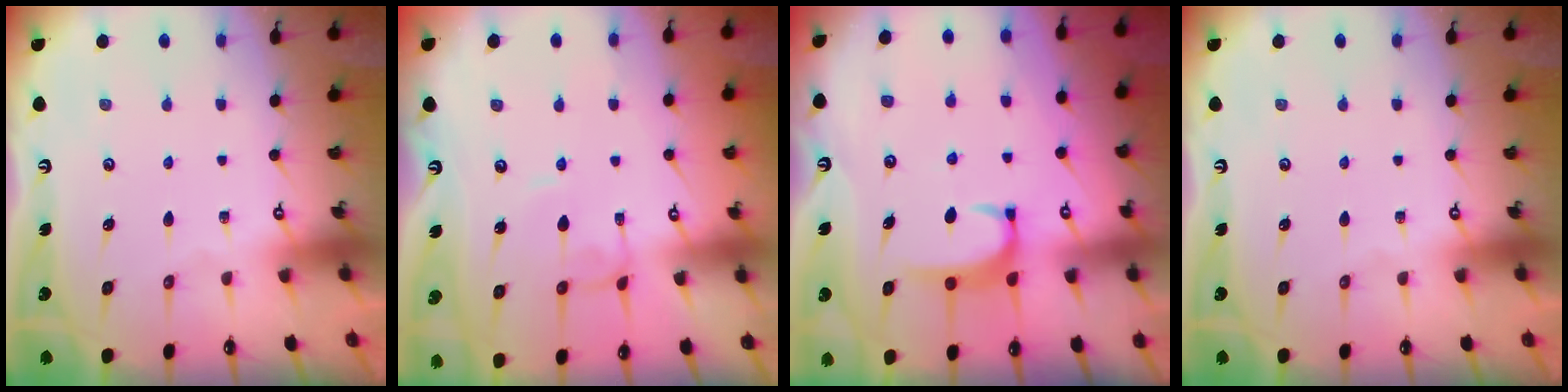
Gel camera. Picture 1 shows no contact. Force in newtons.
{"total": 0.8, "press": 0.7, "slide": 0.1}
{"total": 2.7, "press": 2.7, "slide": 0.4}
{"total": 0.0}